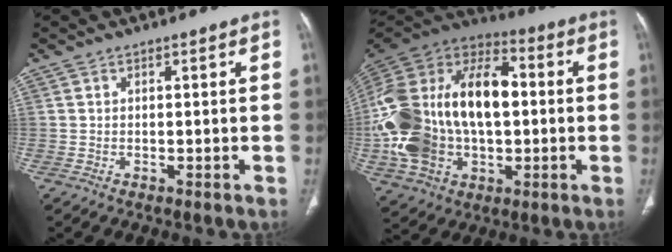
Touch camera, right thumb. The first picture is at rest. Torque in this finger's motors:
{"motor_torque": [2.53, 2.47, 2.76, -0.01, 0.36]}